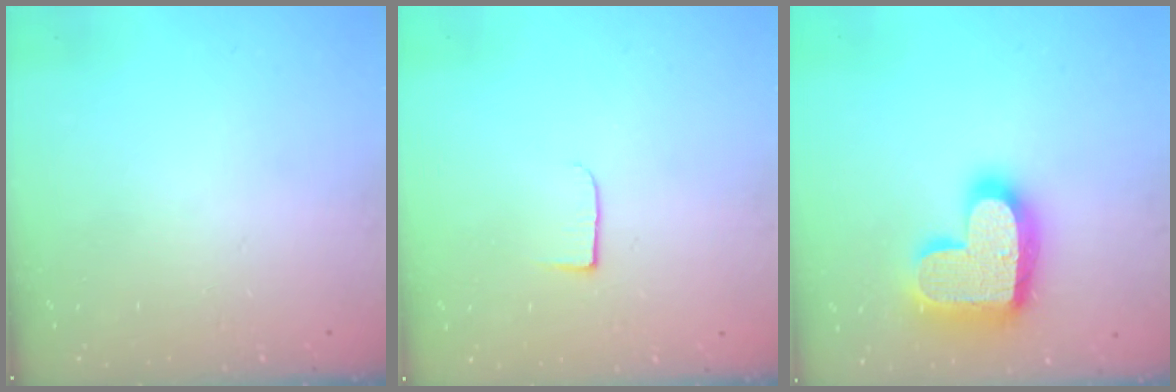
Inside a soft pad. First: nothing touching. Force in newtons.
{"total": 5.0, "press": 4.9, "slide": 0.6}
{"total": 21.4, "press": 21.4, "slide": 1.3}